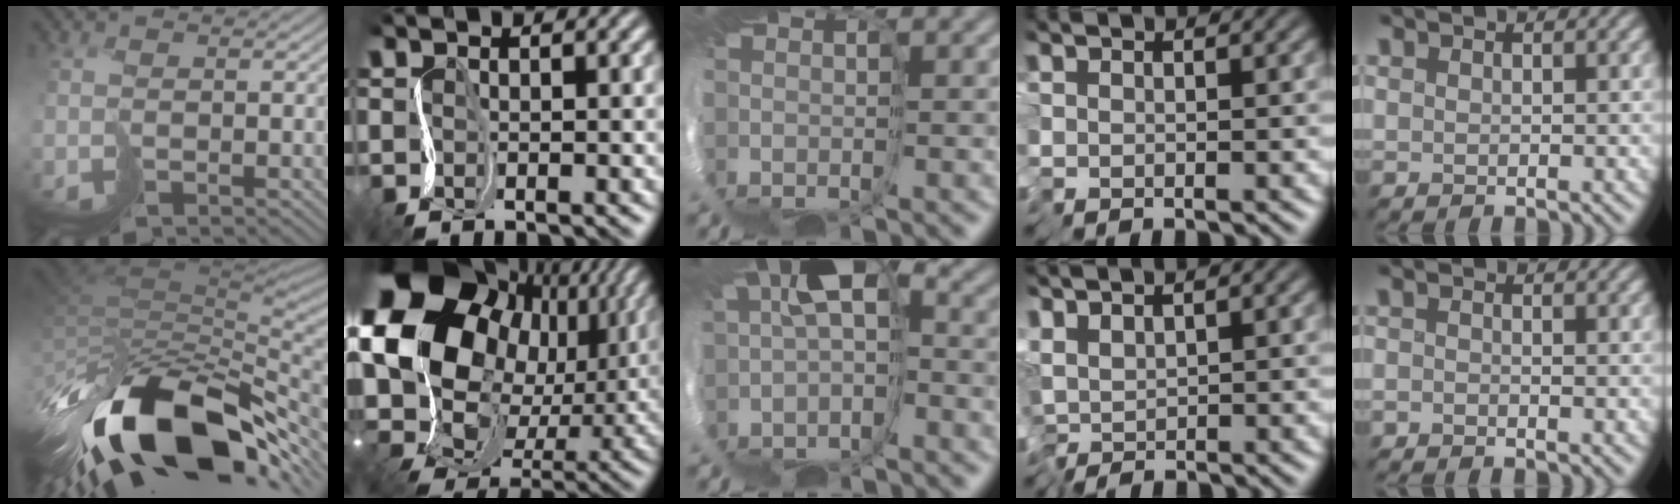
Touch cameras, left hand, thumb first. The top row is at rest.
{"thumb": {"total": 15.2, "force": [-6.6, 6.6, 12.0], "torque": [-0.223, -0.026, -0.086]}, "index": {"total": 21.0, "force": [5.5, 17.0, 11.0], "torque": [-0.234, 0.012, 0.091]}, "middle": {"total": 5.8, "force": [-0.7, 2.0, 5.4], "torque": [-0.087, -0.010, -0.006]}, "ring": {"total": 1.7, "force": [0.5, -0.1, 1.6], "torque": [-0.030, 0.010, 0.003]}, "little": {"total": 0.8, "force": [-0.8, -0.1, 0.0], "torque": [-0.005, -0.001, -0.014]}}